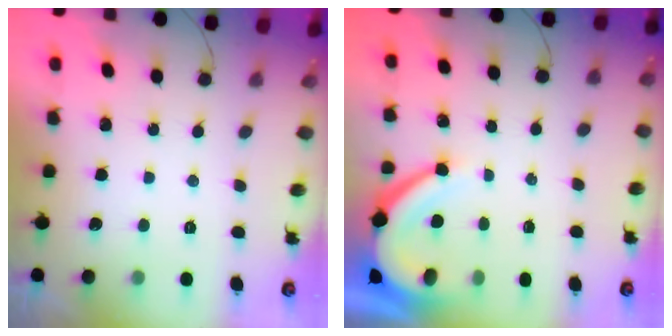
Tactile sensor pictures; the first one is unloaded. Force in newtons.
{"total": 9.1, "press": 9.0, "slide": 0.8}